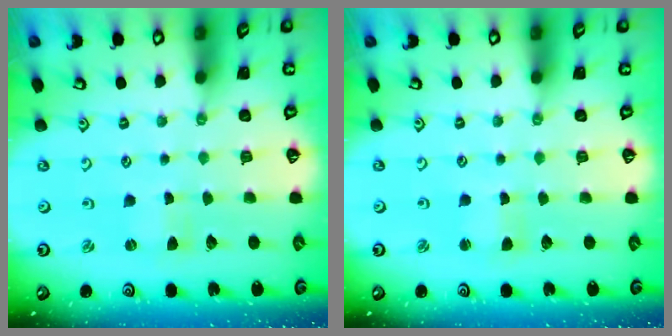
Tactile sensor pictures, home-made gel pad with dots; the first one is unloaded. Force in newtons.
{"total": 1.5, "press": 1.5, "slide": 0.2}